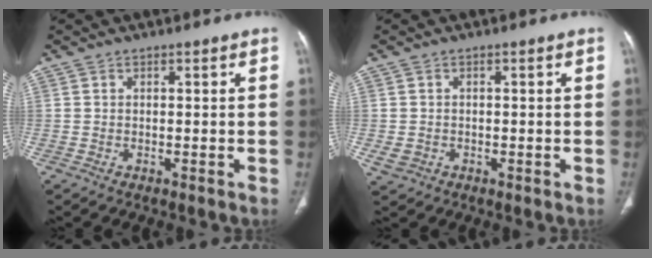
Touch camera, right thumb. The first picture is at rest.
{"total": 2.3, "force": [-0.5, 2.0, 1.0], "torque": [-0.018, 0.003, -0.001]}